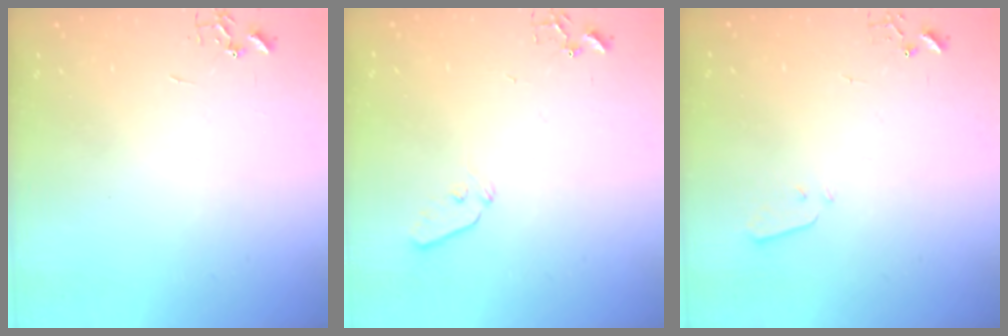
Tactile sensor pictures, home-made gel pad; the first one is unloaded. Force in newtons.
{"total": 5.0, "press": 5.0, "slide": 0.6}
{"total": 2.2, "press": 2.1, "slide": 0.3}